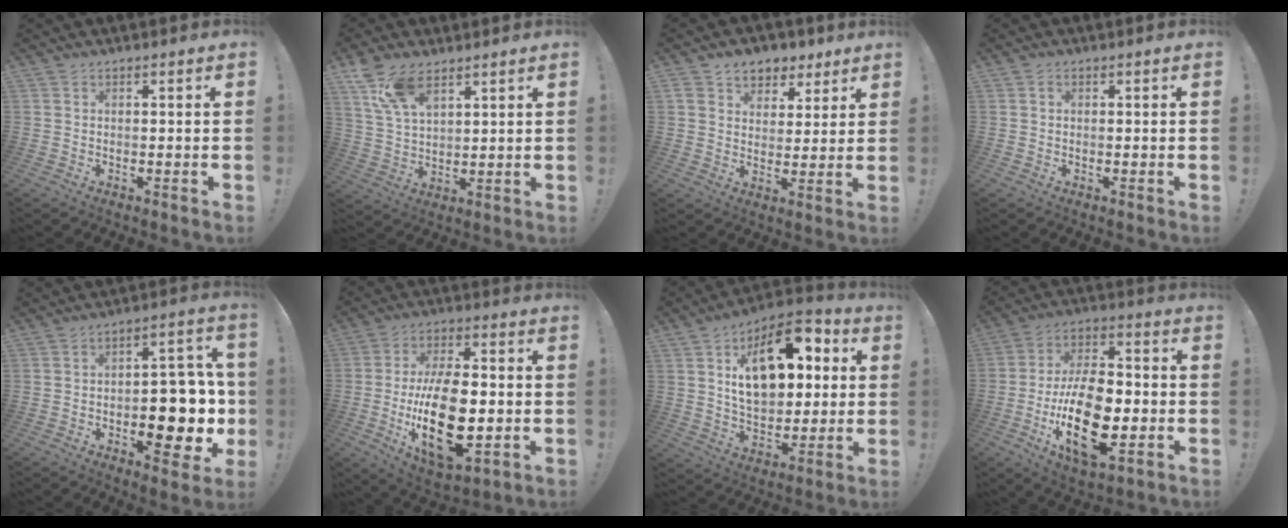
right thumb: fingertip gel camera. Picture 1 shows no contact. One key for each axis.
{"total": 11.8, "fx": 7.2, "fy": 6.2, "fz": 6.8, "tx": -0.124, "ty": -0.024, "tz": 0.141}
{"total": 7.7, "fx": 4.5, "fy": 5.9, "fz": 2.1, "tx": -0.030, "ty": -0.023, "tz": 0.089}
{"total": 0.9, "fx": 0.3, "fy": 0.8, "fz": 0.3, "tx": 0.001, "ty": 0.002, "tz": 0.003}
{"total": 15.4, "fx": -3.6, "fy": 9.0, "fz": 12.0, "tx": -0.133, "ty": 0.021, "tz": -0.048}
{"total": 23.2, "fx": -3.6, "fy": 12.0, "fz": 19.6, "tx": -0.343, "ty": 0.002, "tz": -0.052}
{"total": 20.8, "fx": 6.3, "fy": 12.5, "fz": 15.4, "tx": -0.222, "ty": -0.016, "tz": 0.108}
{"total": 22.7, "fx": -6.0, "fy": 11.8, "fz": 18.4, "tx": -0.332, "ty": 0.019, "tz": -0.096}